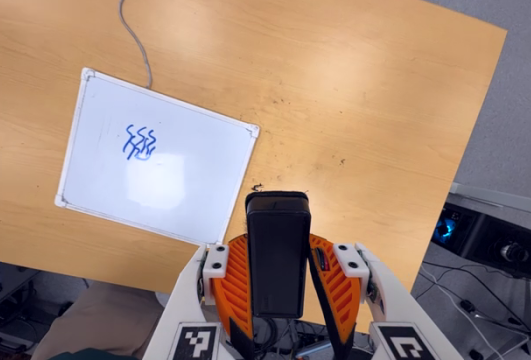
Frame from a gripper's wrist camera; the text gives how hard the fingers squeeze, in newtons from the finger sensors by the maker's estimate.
{"total": 5.1, "left": 4.1, "right": 6.1}